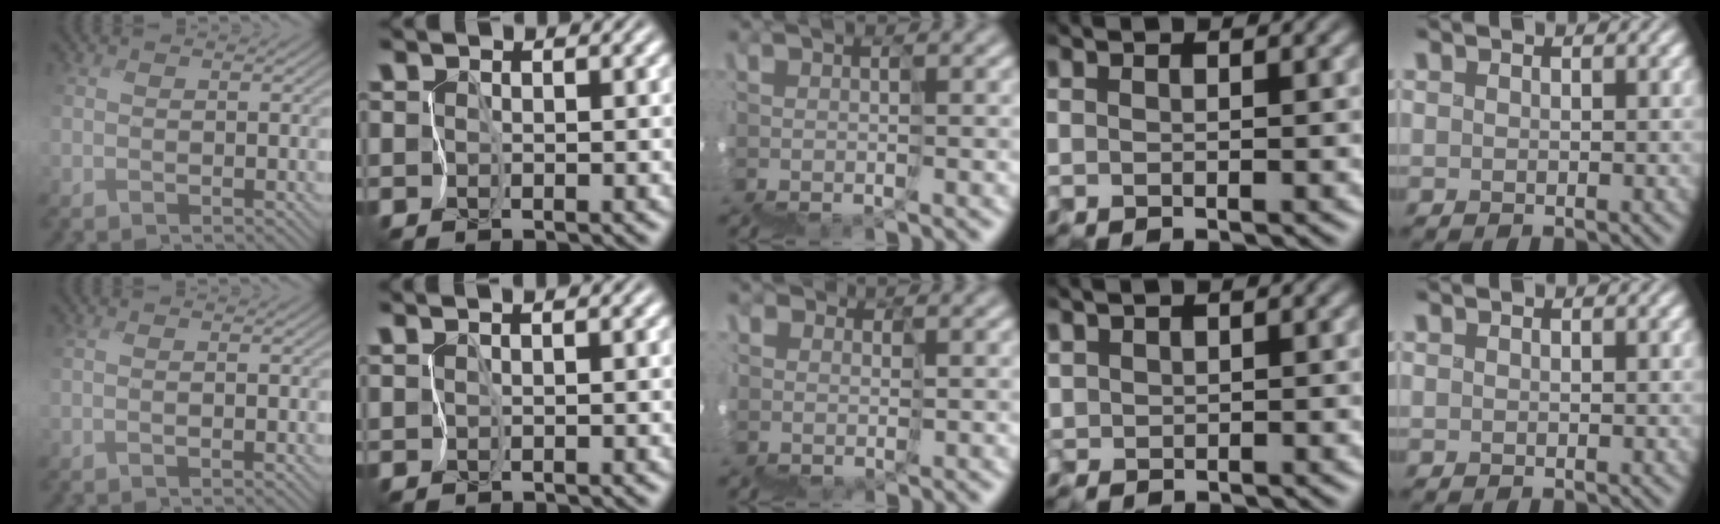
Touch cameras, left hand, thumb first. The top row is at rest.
{"thumb": {"total": 1.3, "force": [0.1, 0.5, 1.2], "torque": [-0.021, -0.002, 0.004]}, "index": {"total": 1.8, "force": [1.5, 0.0, 0.9], "torque": [-0.021, 0.006, 0.026]}, "middle": {"total": 2.9, "force": [1.3, 2.6, 0.3], "torque": [-0.009, 0.004, 0.024]}, "ring": {"total": 0.6, "force": [0.4, 0.5, -0.2], "torque": [0.000, 0.003, 0.011]}}